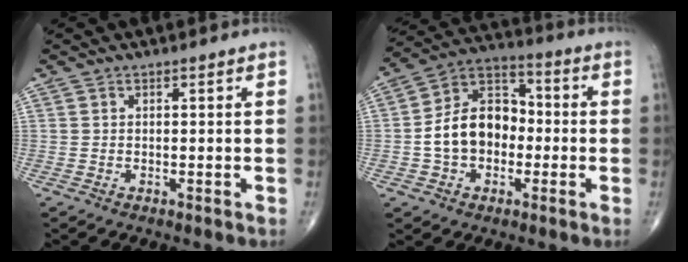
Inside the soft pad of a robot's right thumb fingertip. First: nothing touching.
{"total": 13.6, "force": [-1.7, 9.9, 9.1], "torque": [-0.130, 0.042, -0.039]}